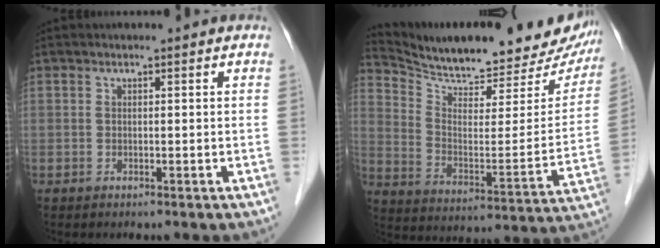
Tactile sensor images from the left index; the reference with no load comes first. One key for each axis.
{"total": 24.7, "fx": 22.4, "fy": 4.8, "fz": 9.3, "tx": -0.150, "ty": -0.059, "tz": 0.307}